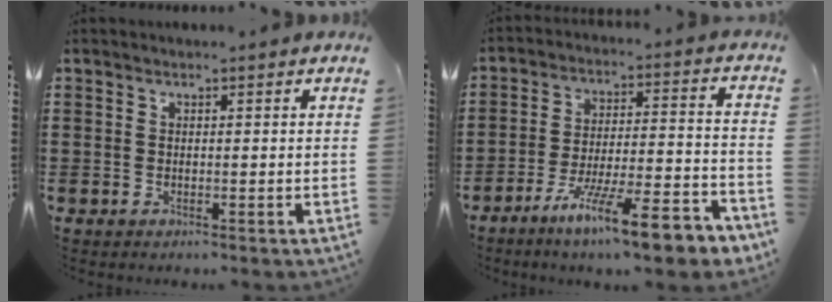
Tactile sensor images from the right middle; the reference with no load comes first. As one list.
[{"total": 12.3, "force": [-9.5, 1.3, 7.7], "torque": [-0.121, 0.026, -0.175]}]